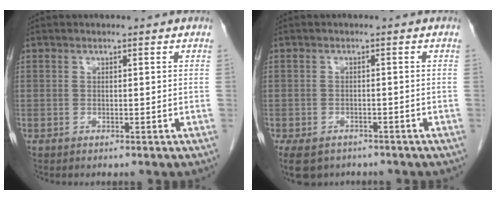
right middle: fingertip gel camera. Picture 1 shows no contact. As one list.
[{"total": 7.7, "force": [-5.5, 4.6, 2.9], "torque": [-0.064, -0.008, -0.081]}]